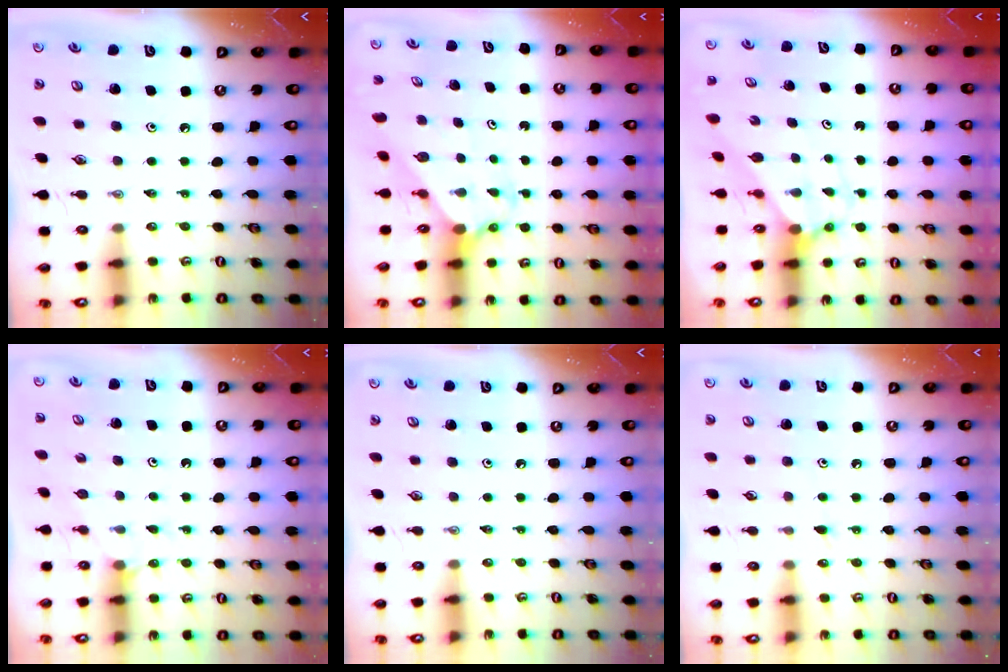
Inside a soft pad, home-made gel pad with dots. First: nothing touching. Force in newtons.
{"total": 2.4, "press": 2.3, "slide": 0.3}
{"total": 2.4, "press": 2.4, "slide": 0.2}
{"total": 4.5, "press": 4.5, "slide": 0.4}
{"total": 0.0}
{"total": 7.6, "press": 7.6, "slide": 0.6}